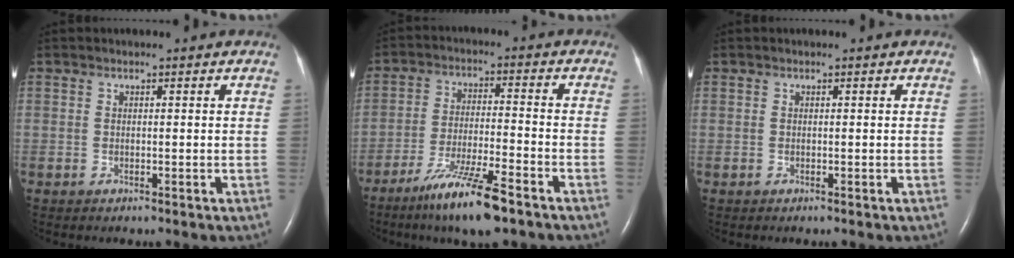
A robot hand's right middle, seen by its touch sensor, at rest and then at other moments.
{"total": 10.7, "force": [-7.4, 0.6, 7.8], "torque": [-0.150, -0.029, -0.132]}
{"total": 0.0}